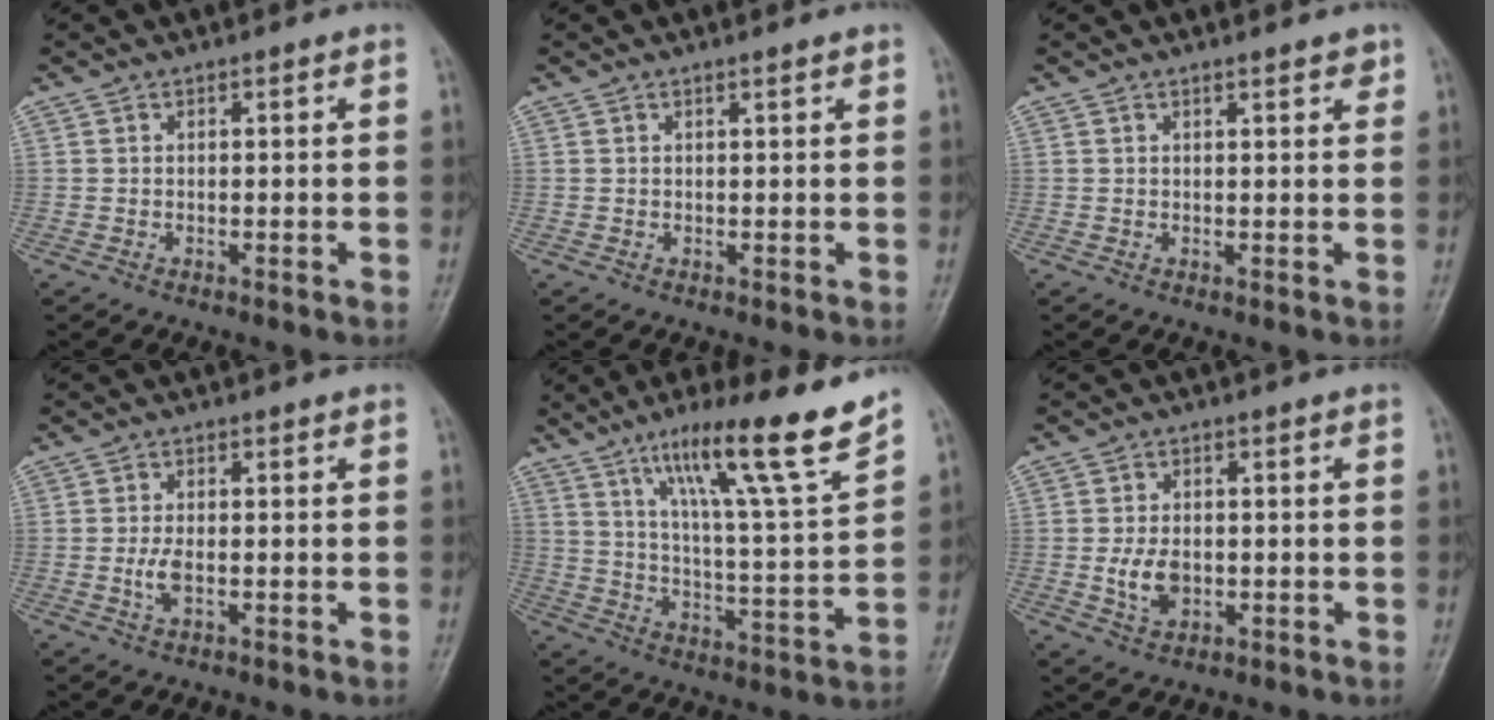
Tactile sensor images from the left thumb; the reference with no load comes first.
{"total": 0.8, "force": [0.6, 0.0, 0.5], "torque": [-0.008, -0.002, 0.009]}
{"total": 2.2, "force": [1.6, 0.6, 1.3], "torque": [-0.011, -0.006, 0.019]}
{"total": 2.9, "force": [-0.6, 1.2, 2.6], "torque": [-0.059, 0.001, -0.010]}
{"total": 18.1, "force": [12.5, 0.8, 13.1], "torque": [-0.191, -0.067, 0.201]}
{"total": 5.2, "force": [-0.7, 3.4, 3.8], "torque": [-0.064, -0.001, -0.006]}